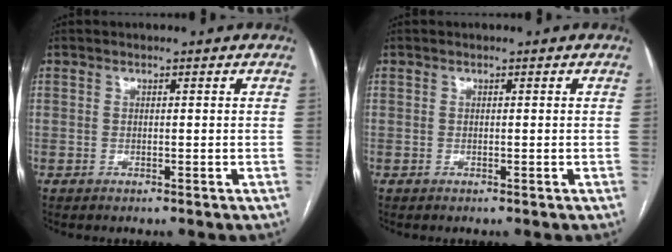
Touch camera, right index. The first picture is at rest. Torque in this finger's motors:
{"motor_torque": [0.00, 0.00, 0.01, 0.01]}